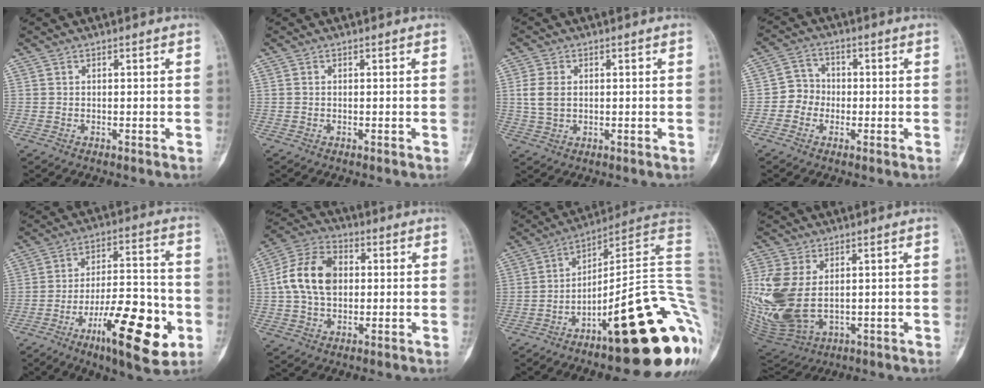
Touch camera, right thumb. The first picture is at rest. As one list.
[{"total": 0.0}, {"total": 4.9, "force": [0.6, 3.4, 3.5], "torque": [-0.074, 0.001, 0.014]}, {"total": 5.0, "force": [-1.1, 4.7, 1.5], "torque": [0.004, 0.014, -0.033]}, {"total": 19.9, "force": [-7.8, 6.3, 17.1], "torque": [-0.256, 0.034, -0.116]}, {"total": 12.5, "force": [1.0, 8.8, 8.9], "torque": [-0.157, 0.021, 0.011]}, {"total": 27.5, "force": [-9.4, 6.5, 25.0], "torque": [-0.243, 0.080, -0.131]}, {"total": 16.5, "force": [0.9, 10.5, 12.7], "torque": [-0.303, -0.019, 0.036]}]